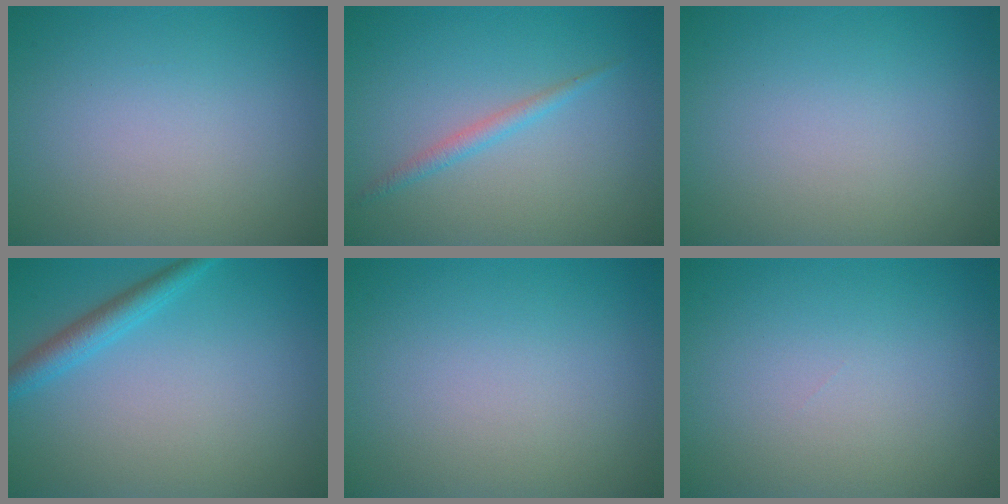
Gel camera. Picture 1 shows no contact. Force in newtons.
{"total": 1.4, "press": 1.4, "slide": 0.1}
{"total": 0.0}
{"total": 2.4, "press": 2.4, "slide": 0.1}
{"total": 0.0}
{"total": 0.0}